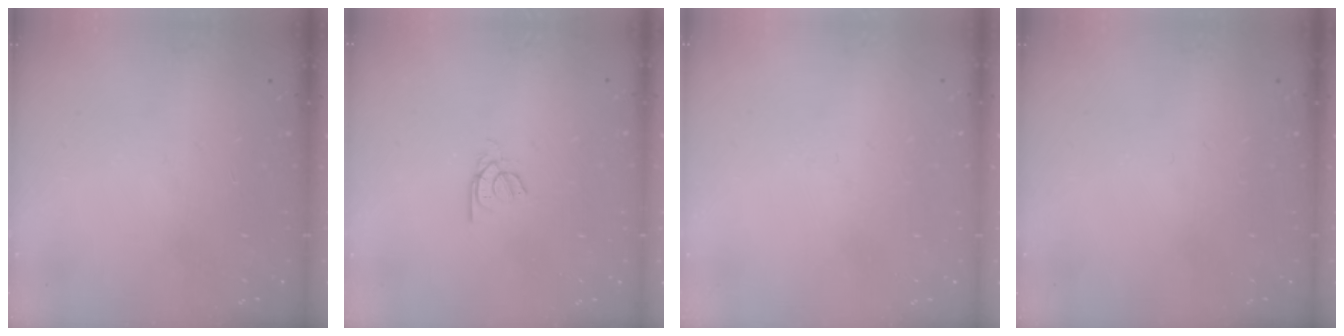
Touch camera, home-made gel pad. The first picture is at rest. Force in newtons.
{"total": 2.3, "press": 2.3, "slide": 0.2}
{"total": 1.8, "press": 1.6, "slide": 0.6}
{"total": 0.0}